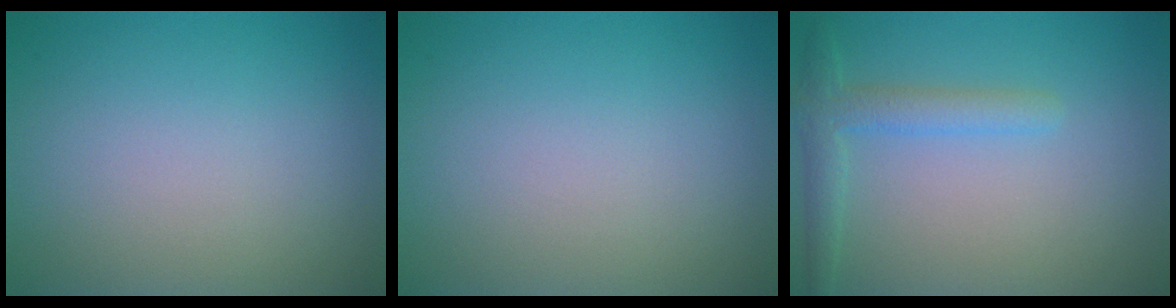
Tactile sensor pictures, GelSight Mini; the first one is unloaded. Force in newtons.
{"total": 0.0}
{"total": 2.6, "press": 2.6, "slide": 0.2}